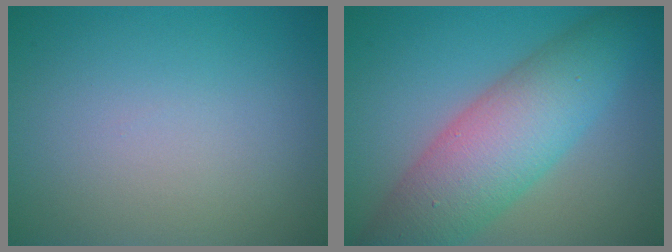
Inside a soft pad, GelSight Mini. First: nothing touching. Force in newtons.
{"total": 8.5, "press": 8.5, "slide": 0.1}